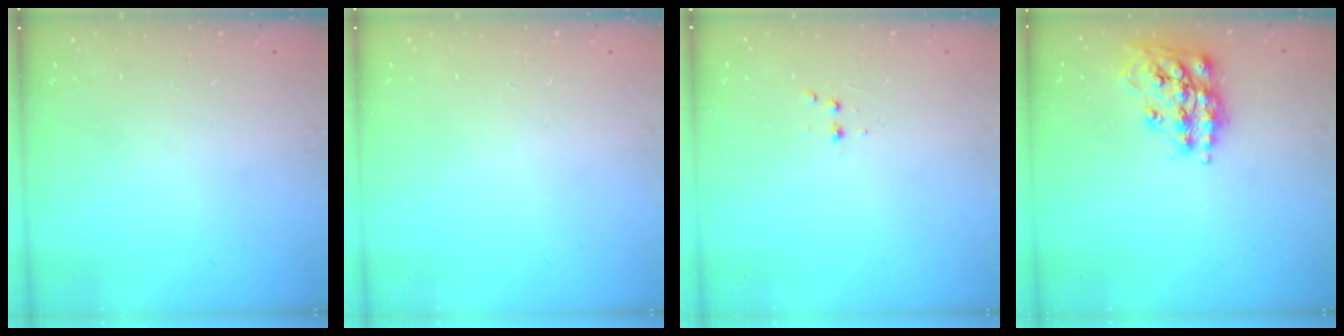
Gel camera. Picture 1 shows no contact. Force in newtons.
{"total": 0.0}
{"total": 2.9, "press": 2.7, "slide": 1.0}
{"total": 14.8, "press": 14.7, "slide": 1.5}